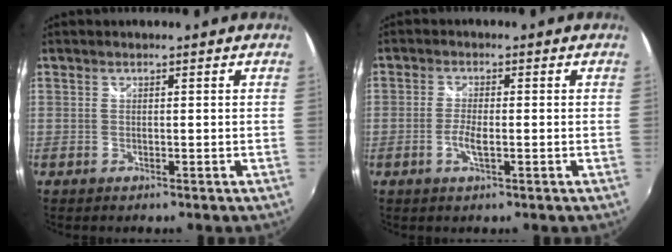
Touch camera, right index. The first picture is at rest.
{"total": 3.2, "force": [-1.1, 0.7, 2.9], "torque": [-0.065, -0.003, -0.024]}